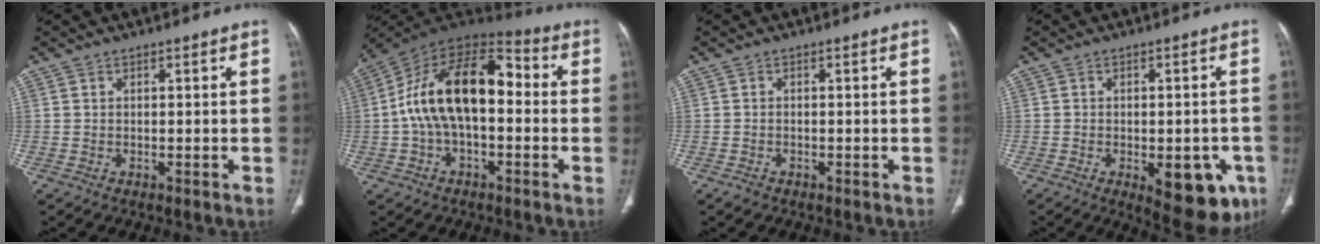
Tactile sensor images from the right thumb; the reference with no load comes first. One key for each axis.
{"total": 18.3, "fx": -0.2, "fy": 9.9, "fz": 15.4, "tx": -0.257, "ty": 0.050, "tz": -0.012}
{"total": 1.1, "fx": -0.8, "fy": 0.7, "fz": 0.3, "tx": -0.009, "ty": 0.000, "tz": -0.015}
{"total": 12.5, "fx": -4.8, "fy": 5.8, "fz": 10.0, "tx": -0.095, "ty": 0.005, "tz": -0.046}